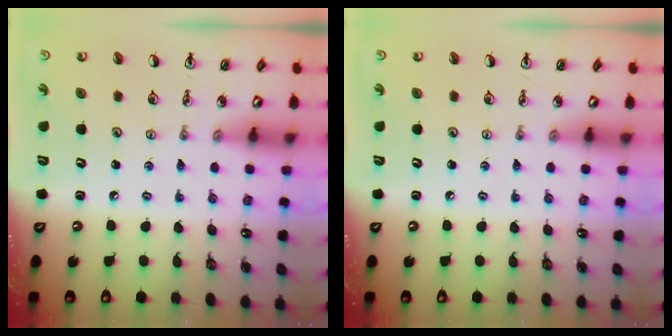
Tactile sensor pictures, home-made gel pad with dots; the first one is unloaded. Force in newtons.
{"total": 0.0}